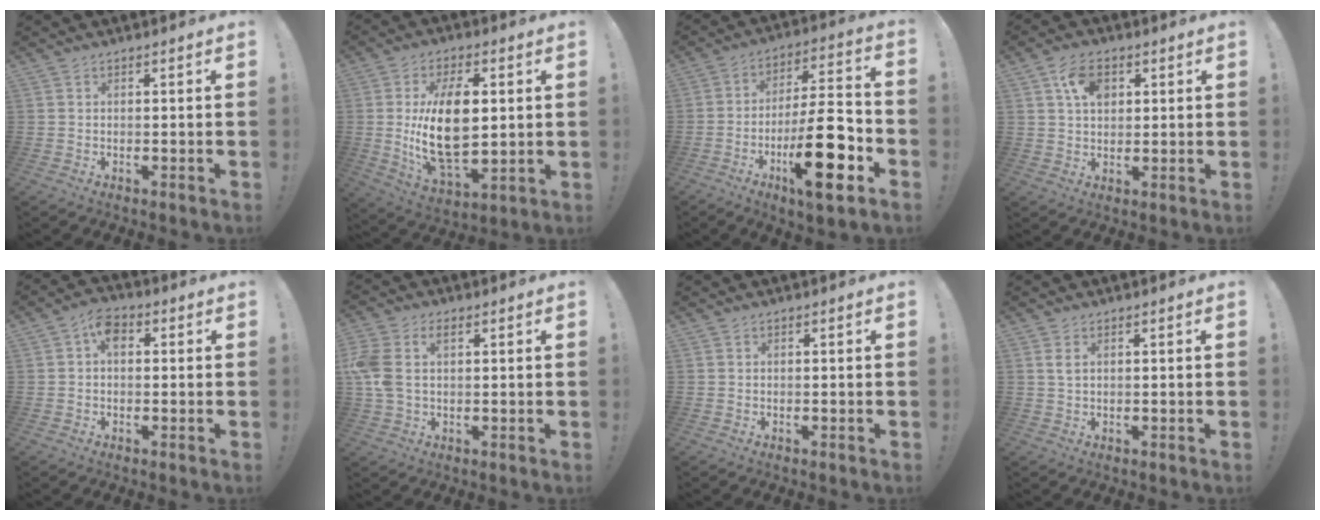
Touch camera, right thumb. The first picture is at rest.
{"total": 18.7, "force": [1.8, 9.9, 15.8], "torque": [-0.294, -0.013, 0.029]}
{"total": 21.0, "force": [-7.7, 6.2, 18.5], "torque": [-0.298, 0.043, -0.117]}
{"total": 8.1, "force": [3.1, 5.4, 5.2], "torque": [-0.086, 0.003, 0.060]}
{"total": 5.3, "force": [0.8, 3.5, 3.9], "torque": [-0.058, 0.007, 0.015]}
{"total": 7.6, "force": [1.7, 5.1, 5.4], "torque": [-0.131, -0.003, 0.027]}
{"total": 0.0}
{"total": 1.8, "force": [0.8, 0.6, 1.5], "torque": [-0.025, -0.001, 0.012]}